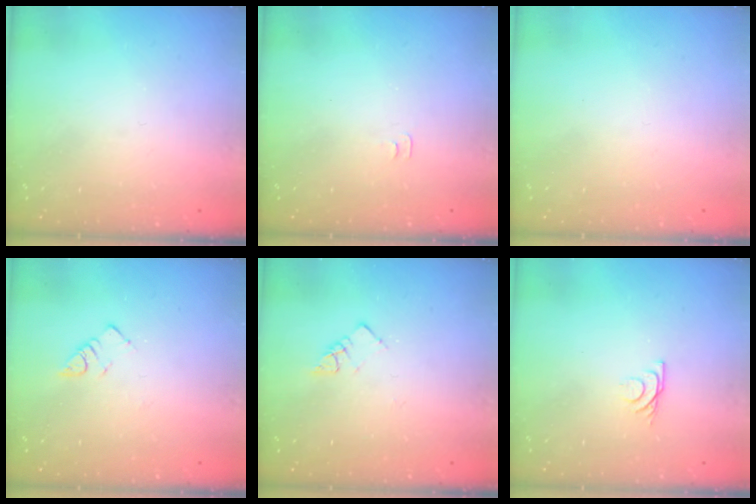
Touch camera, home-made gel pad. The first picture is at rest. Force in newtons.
{"total": 3.0, "press": 3.0, "slide": 0.3}
{"total": 1.6, "press": 1.6, "slide": 0.1}
{"total": 3.2, "press": 3.2, "slide": 0.4}
{"total": 3.6, "press": 3.5, "slide": 0.2}
{"total": 5.3, "press": 5.3, "slide": 0.9}